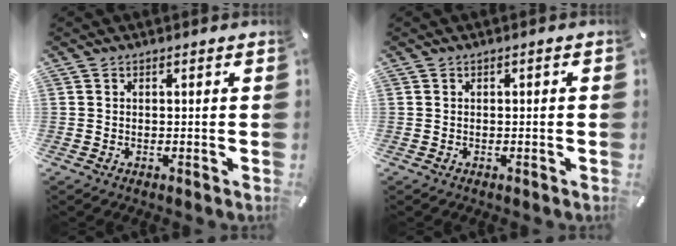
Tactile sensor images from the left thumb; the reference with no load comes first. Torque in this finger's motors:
{"motor_torque": [-0.15, -0.21, -0.11, 0.10, -0.02]}